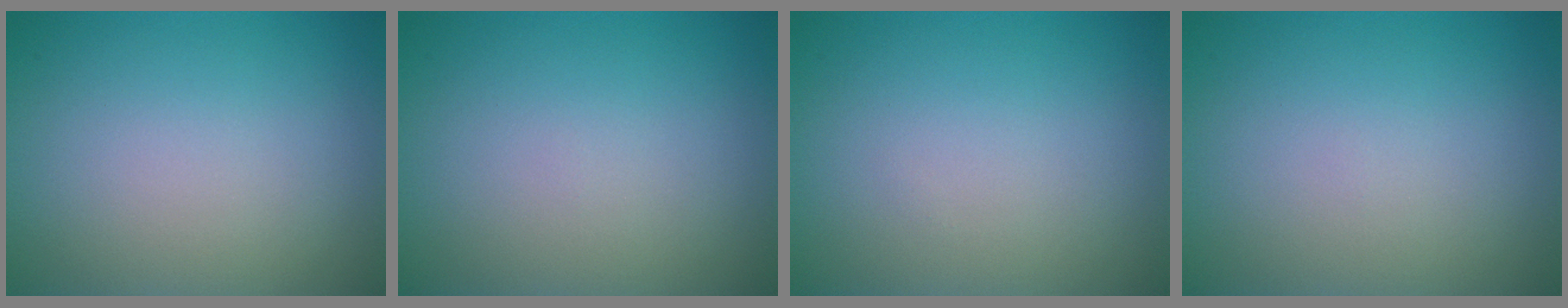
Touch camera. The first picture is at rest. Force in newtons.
{"total": 0.0}
{"total": 0.0}
{"total": 0.0}